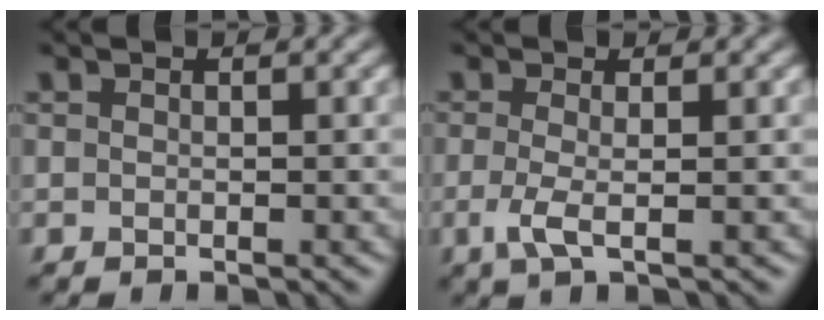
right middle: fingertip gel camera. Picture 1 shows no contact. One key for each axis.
{"total": 2.3, "fx": -0.5, "fy": 0.5, "fz": 2.2, "tx": -0.052, "ty": -0.007, "tz": -0.014}